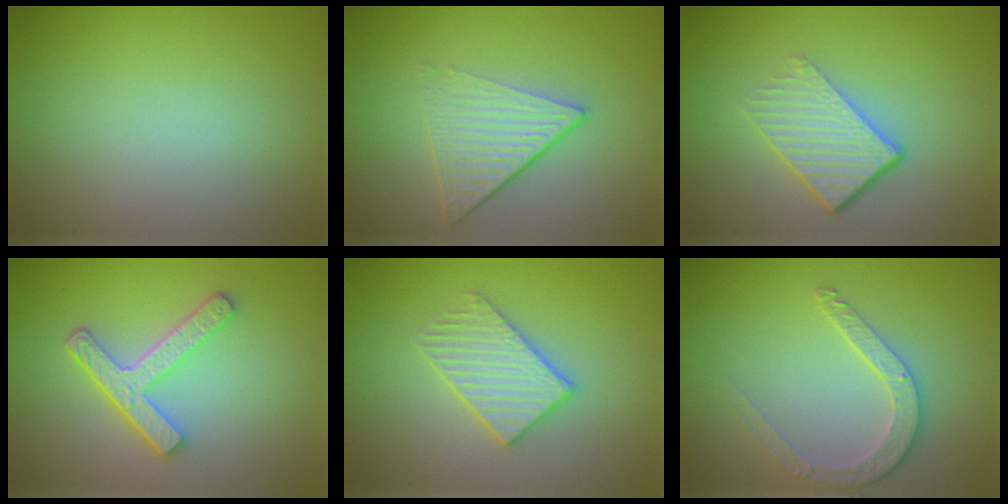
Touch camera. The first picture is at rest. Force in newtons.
{"total": 4.7, "press": 3.0, "slide": 3.6}
{"total": 4.6, "press": 2.9, "slide": 3.6}
{"total": 4.4, "press": 3.4, "slide": 2.9}
{"total": 3.7, "press": 3.6, "slide": 0.6}
{"total": 2.8, "press": 2.5, "slide": 1.2}